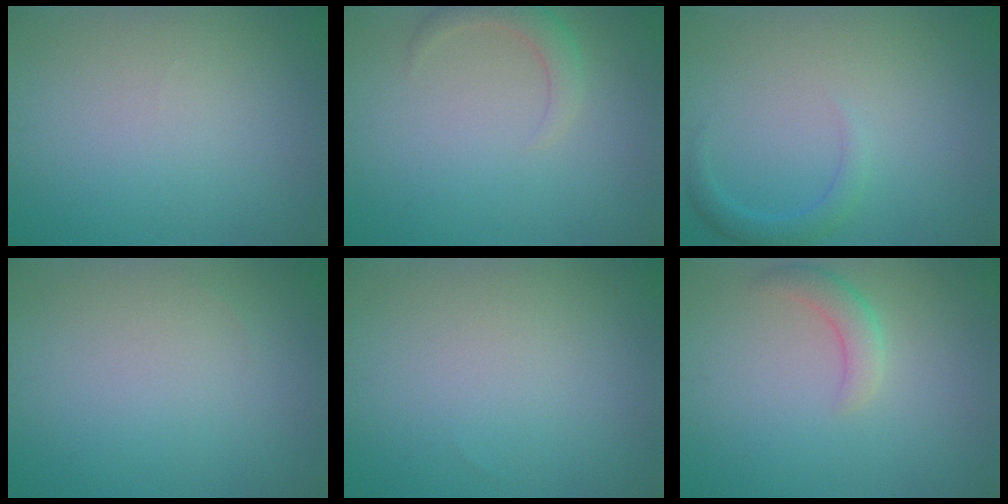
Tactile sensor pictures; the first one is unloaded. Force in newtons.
{"total": 2.2, "press": 2.2, "slide": 0.2}
{"total": 1.6, "press": 1.6, "slide": 0.1}
{"total": 0.0}
{"total": 0.0}
{"total": 2.2, "press": 2.2, "slide": 0.1}